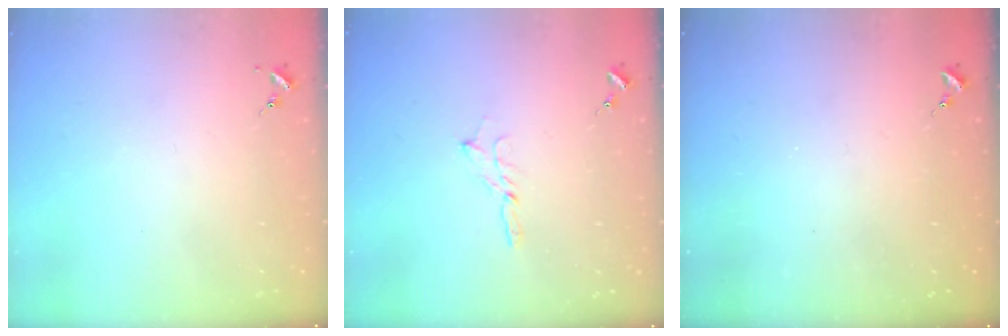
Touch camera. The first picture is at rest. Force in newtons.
{"total": 2.3, "press": 2.3, "slide": 0.2}
{"total": 0.0}